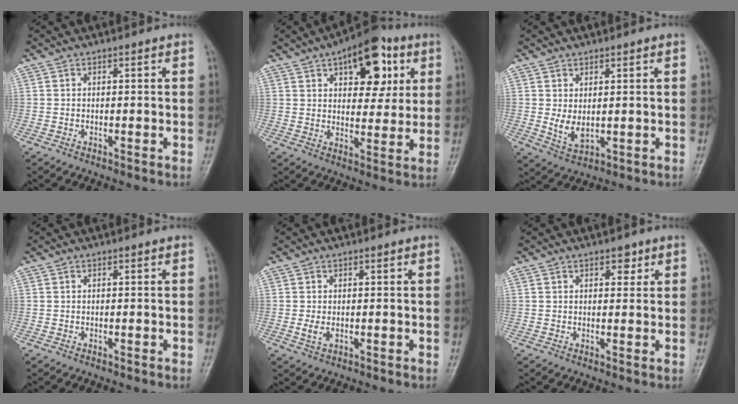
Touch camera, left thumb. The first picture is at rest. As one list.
[{"total": 15.0, "force": [6.5, 8.0, 10.8], "torque": [-0.102, -0.014, 0.091]}, {"total": 4.2, "force": [0.8, 2.4, 3.4], "torque": [-0.056, -0.015, 0.025]}, {"total": 0.0}, {"total": 2.2, "force": [0.1, 1.3, 1.8], "torque": [-0.034, -0.006, 0.005]}, {"total": 2.4, "force": [1.4, 1.4, 1.3], "torque": [-0.001, -0.005, 0.018]}]